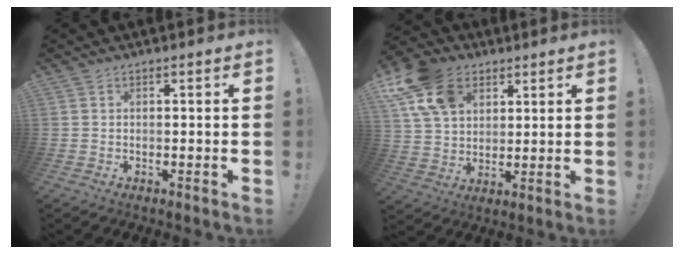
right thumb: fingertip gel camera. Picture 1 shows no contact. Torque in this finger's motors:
{"motor_torque": [1.56, 2.40, 1.23, 0.50, 0.10]}